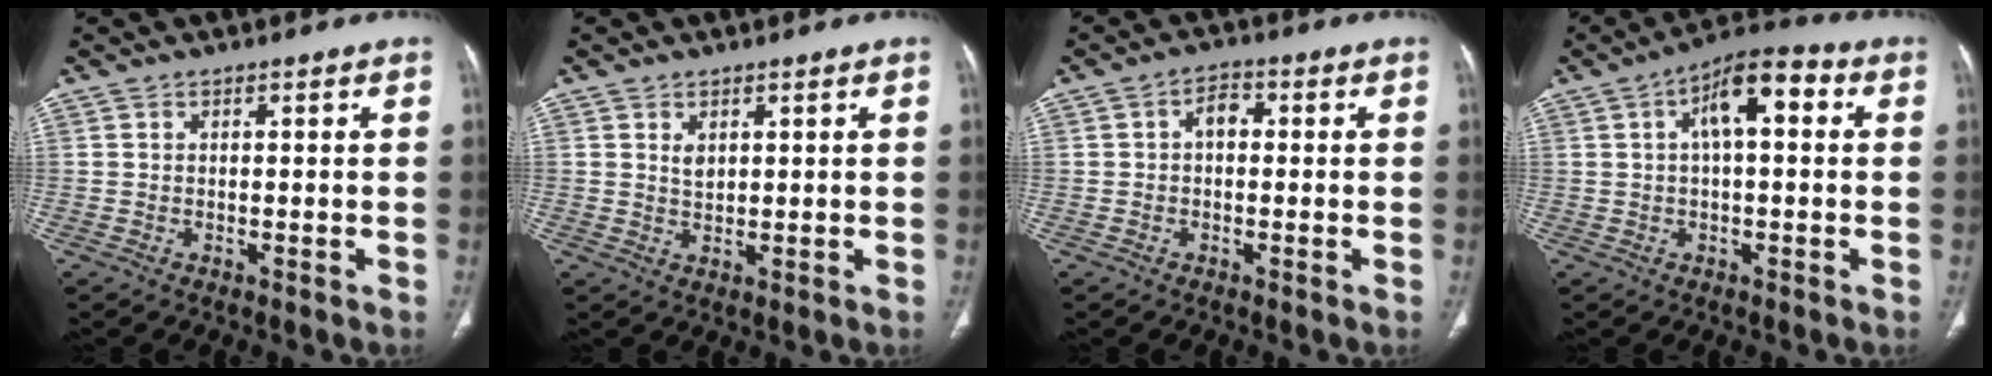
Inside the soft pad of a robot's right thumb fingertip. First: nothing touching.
{"total": 1.9, "force": [0.9, 1.2, 1.3], "torque": [-0.016, -0.007, 0.020]}
{"total": 3.3, "force": [0.1, 2.3, 2.4], "torque": [-0.027, 0.013, -0.007]}
{"total": 9.9, "force": [2.4, 4.3, 8.6], "torque": [-0.130, 0.030, 0.026]}